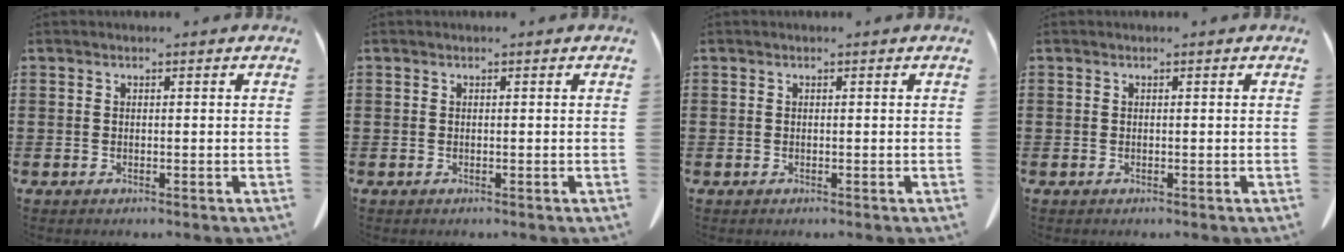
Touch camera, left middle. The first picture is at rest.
{"total": 0.0}
{"total": 0.0}
{"total": 0.0}